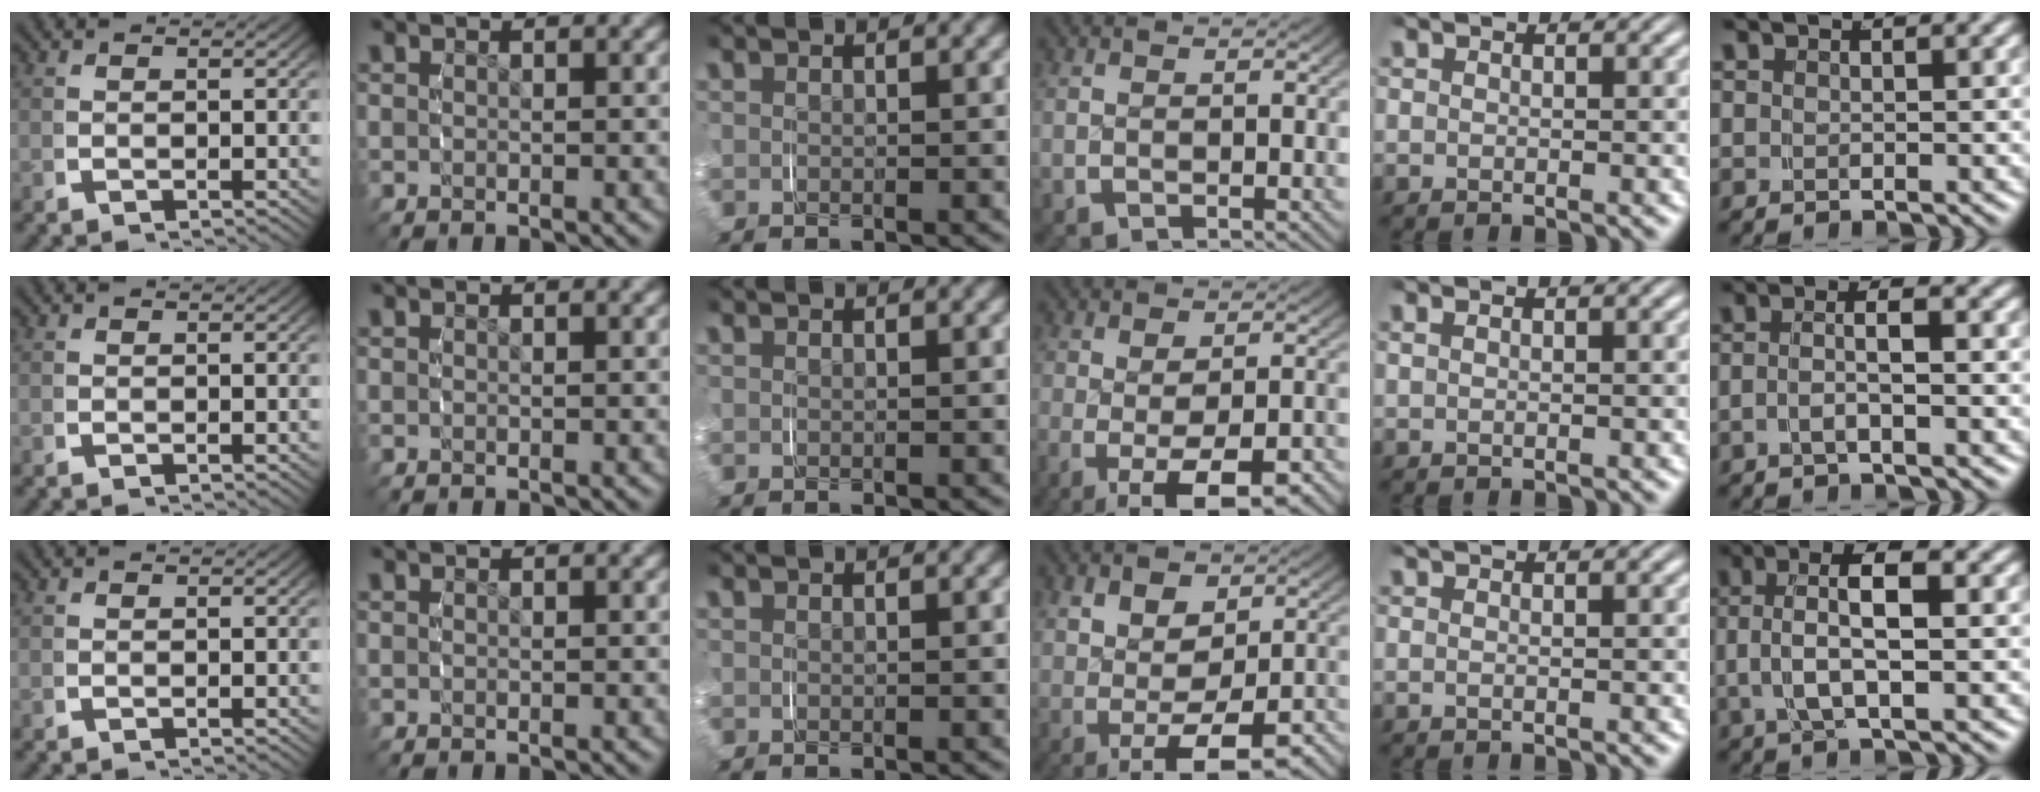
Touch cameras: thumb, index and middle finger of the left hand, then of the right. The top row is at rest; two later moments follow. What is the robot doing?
{"motion": "grasp_and_lifting", "object": "shirt"}